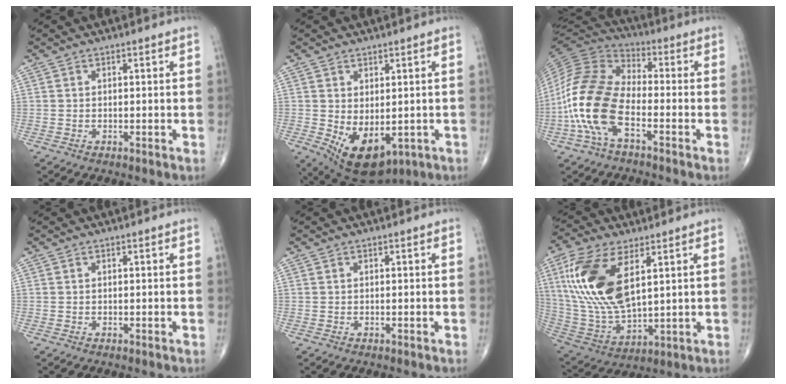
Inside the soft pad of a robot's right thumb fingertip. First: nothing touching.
{"total": 9.9, "force": [-2.0, 5.8, 7.7], "torque": [-0.108, -0.004, -0.004]}
{"total": 16.0, "force": [-5.1, 7.8, 13.0], "torque": [-0.278, 0.036, -0.105]}
{"total": 0.0}
{"total": 0.0}
{"total": 19.1, "force": [6.3, 8.9, 15.7], "torque": [-0.331, -0.023, 0.129]}